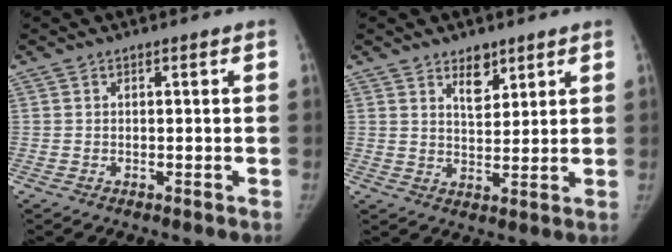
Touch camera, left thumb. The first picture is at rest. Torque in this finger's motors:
{"motor_torque": [0.17, 0.05, 0.68, -0.60, 0.16]}